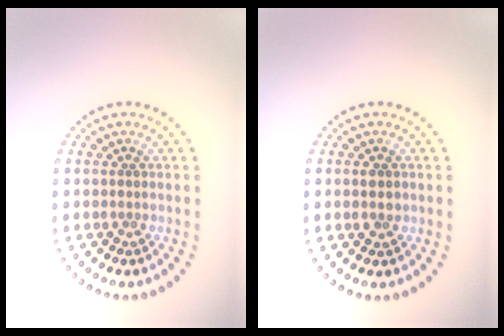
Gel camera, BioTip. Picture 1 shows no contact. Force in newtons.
{"total": 1.4, "press": 1.3, "slide": 0.1}